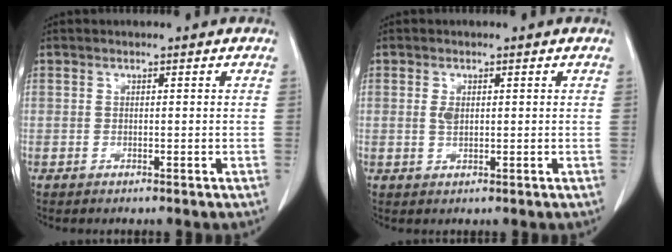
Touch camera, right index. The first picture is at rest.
{"total": 1.3, "force": [0.4, 0.7, 1.1], "torque": [-0.023, -0.004, 0.008]}